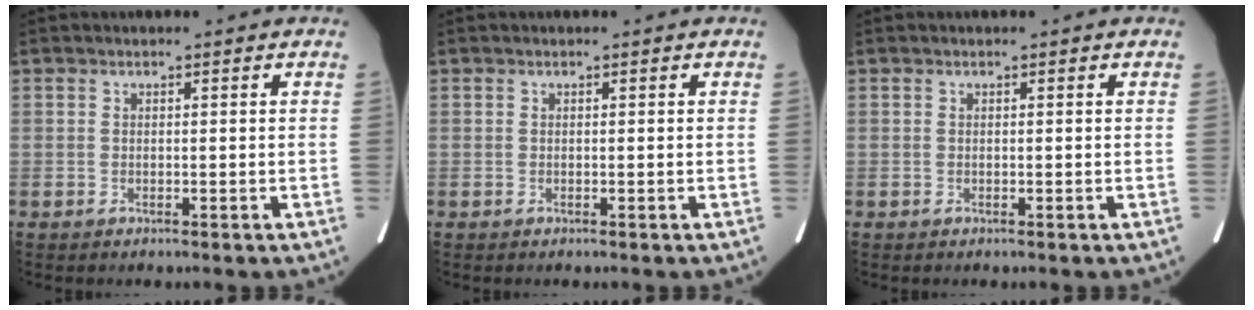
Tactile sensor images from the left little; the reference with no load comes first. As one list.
[{"total": 0.0}, {"total": 0.0}]